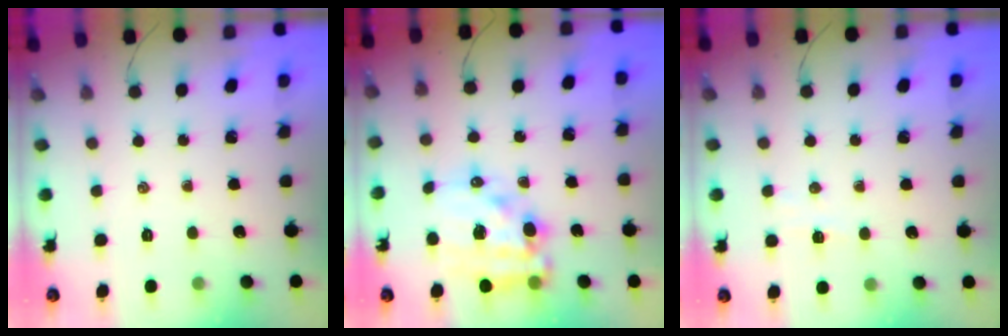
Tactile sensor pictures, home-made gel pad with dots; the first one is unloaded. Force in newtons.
{"total": 15.6, "press": 15.1, "slide": 3.7}
{"total": 3.5, "press": 3.3, "slide": 1.3}